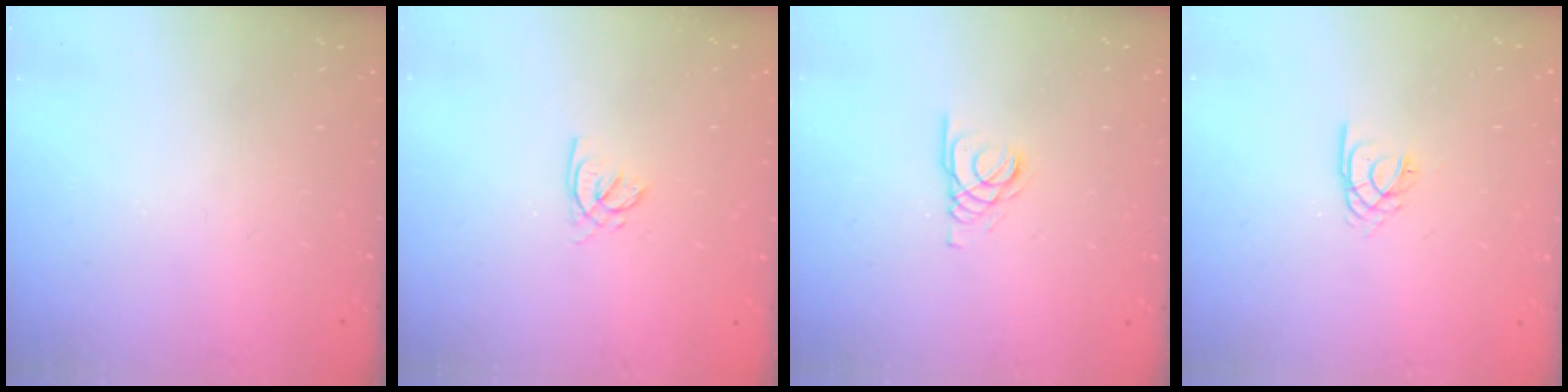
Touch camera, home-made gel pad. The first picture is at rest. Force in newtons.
{"total": 1.4, "press": 1.4, "slide": 0.2}
{"total": 1.6, "press": 1.6, "slide": 0.2}
{"total": 2.8, "press": 2.7, "slide": 0.3}